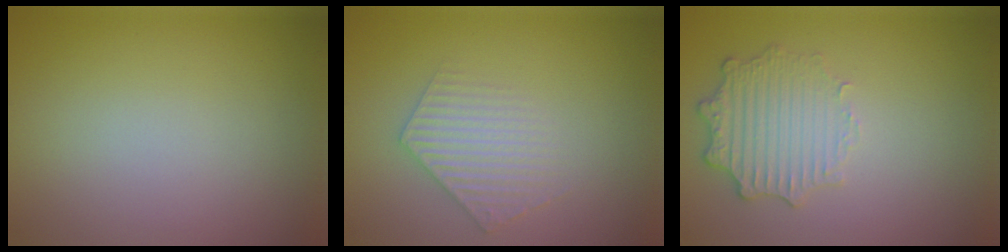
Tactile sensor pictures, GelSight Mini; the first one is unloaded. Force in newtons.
{"total": 2.4, "press": 2.4, "slide": 0.3}
{"total": 2.9, "press": 2.4, "slide": 1.6}